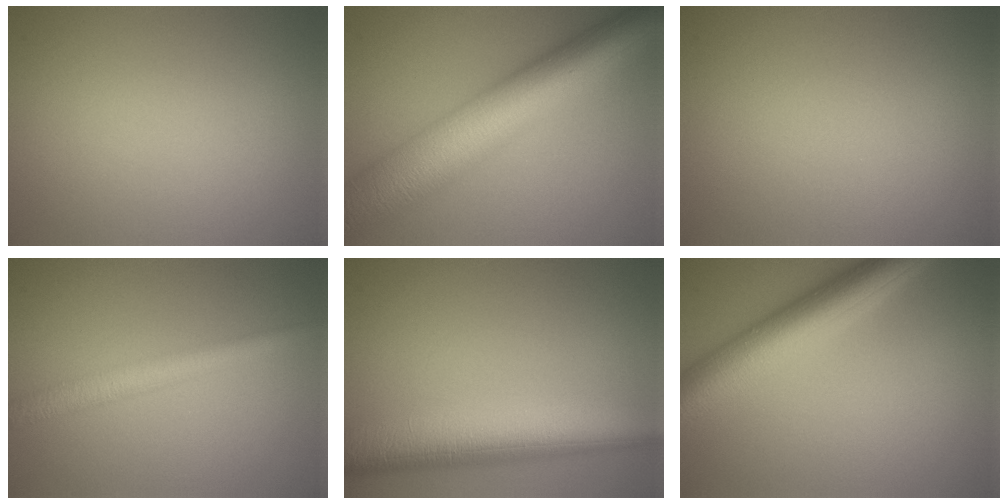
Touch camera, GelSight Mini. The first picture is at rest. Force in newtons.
{"total": 11.6, "press": 11.6, "slide": 0.4}
{"total": 0.0}
{"total": 2.9, "press": 2.9, "slide": 0.1}
{"total": 7.5, "press": 7.5, "slide": 0.4}
{"total": 7.2, "press": 7.2, "slide": 0.2}